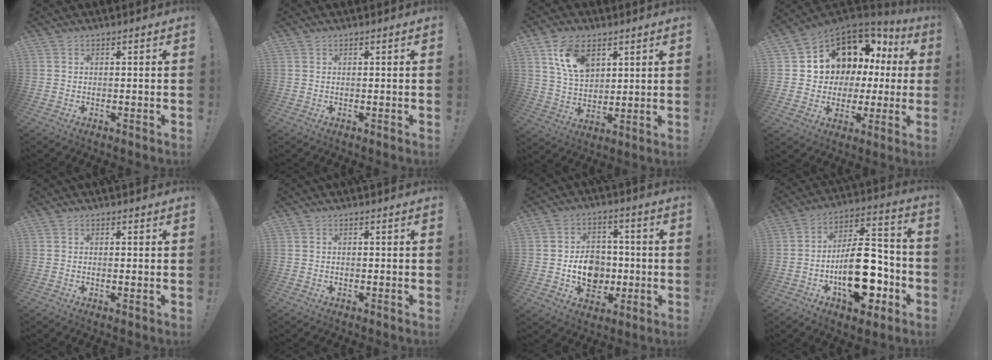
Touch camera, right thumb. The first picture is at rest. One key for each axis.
{"total": 0.0}
{"total": 12.2, "fx": 6.1, "fy": 8.0, "fz": 7.0, "tx": -0.112, "ty": -0.017, "tz": 0.117}
{"total": 10.7, "fx": 5.0, "fy": 8.5, "fz": 4.2, "tx": -0.069, "ty": -0.049, "tz": 0.109}
{"total": 1.0, "fx": 0.1, "fy": 0.1, "fz": 0.9, "tx": -0.003, "ty": -0.006, "tz": -0.002}
{"total": 0.7, "fx": -0.3, "fy": 0.6, "fz": 0.2, "tx": -0.006, "ty": 0.003, "tz": -0.006}
{"total": 11.4, "fx": -1.8, "fy": 9.4, "fz": 6.1, "tx": -0.093, "ty": 0.006, "tz": -0.028}
{"total": 22.4, "fx": -6.6, "fy": 11.7, "fz": 17.9, "tx": -0.272, "ty": 0.051, "tz": -0.090}